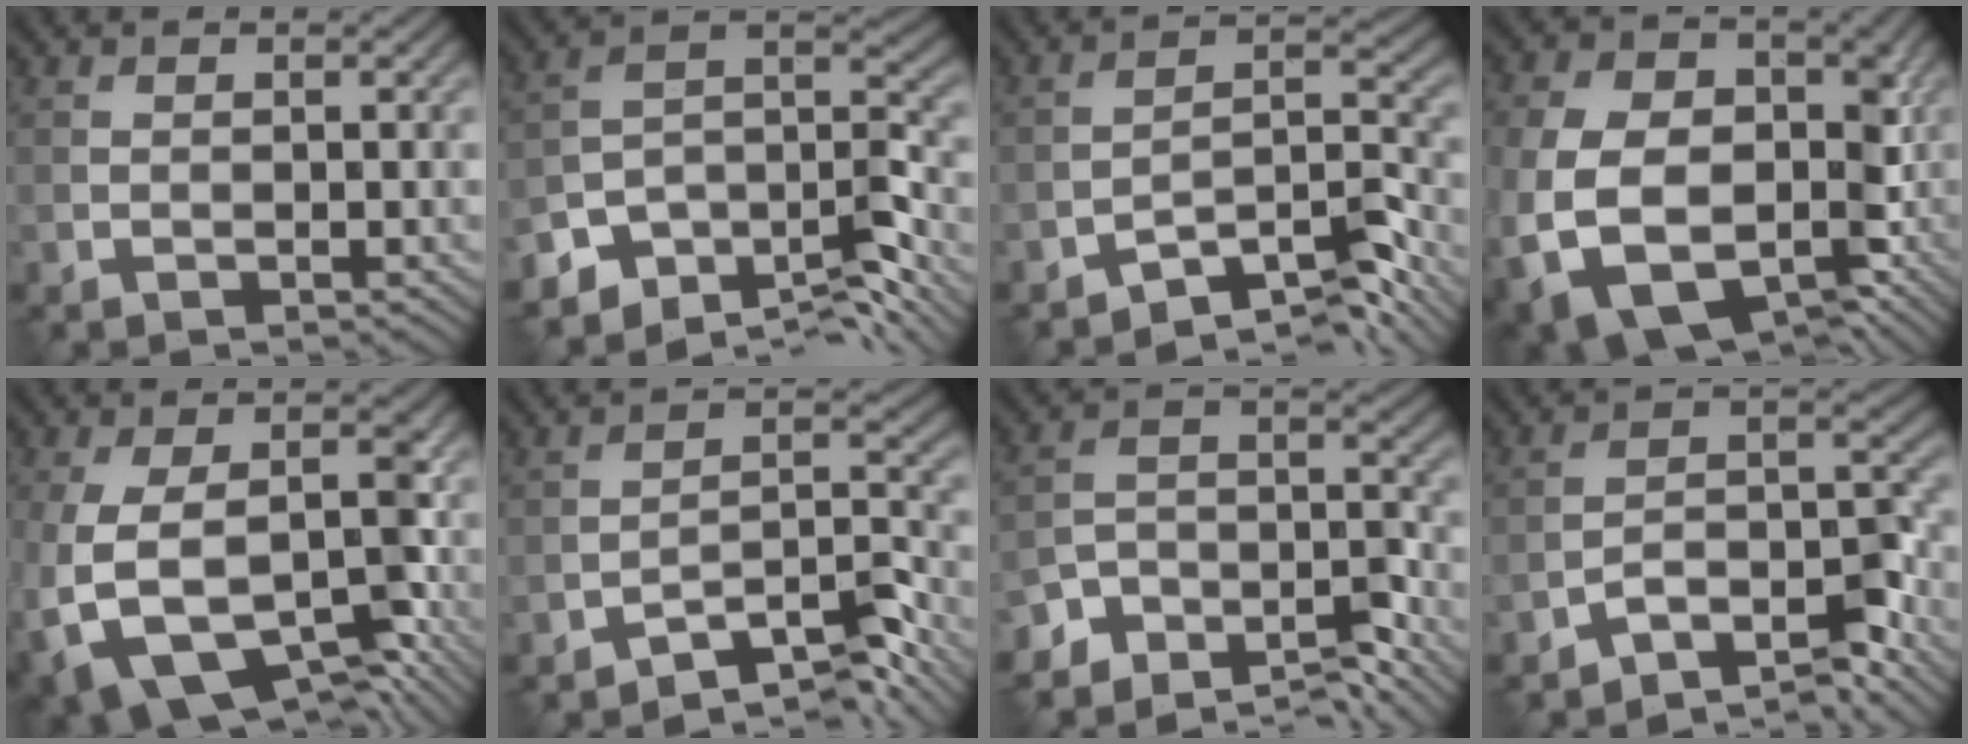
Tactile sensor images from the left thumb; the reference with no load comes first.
{"total": 10.1, "force": [-7.6, 4.5, 4.9], "torque": [-0.076, -0.007, -0.142]}
{"total": 8.0, "force": [-6.4, 2.0, 4.4], "torque": [-0.064, 0.010, -0.118]}
{"total": 14.7, "force": [-3.8, 11.3, 8.7], "torque": [-0.191, -0.038, -0.051]}
{"total": 13.1, "force": [-5.8, 7.4, 9.0], "torque": [-0.177, -0.044, -0.083]}
{"total": 7.3, "force": [-5.9, 1.7, 3.9], "torque": [-0.057, 0.009, -0.107]}
{"total": 8.5, "force": [-7.4, 3.2, 2.6], "torque": [-0.046, -0.006, -0.140]}
{"total": 7.5, "force": [-6.2, 1.8, 4.0], "torque": [-0.056, 0.009, -0.117]}